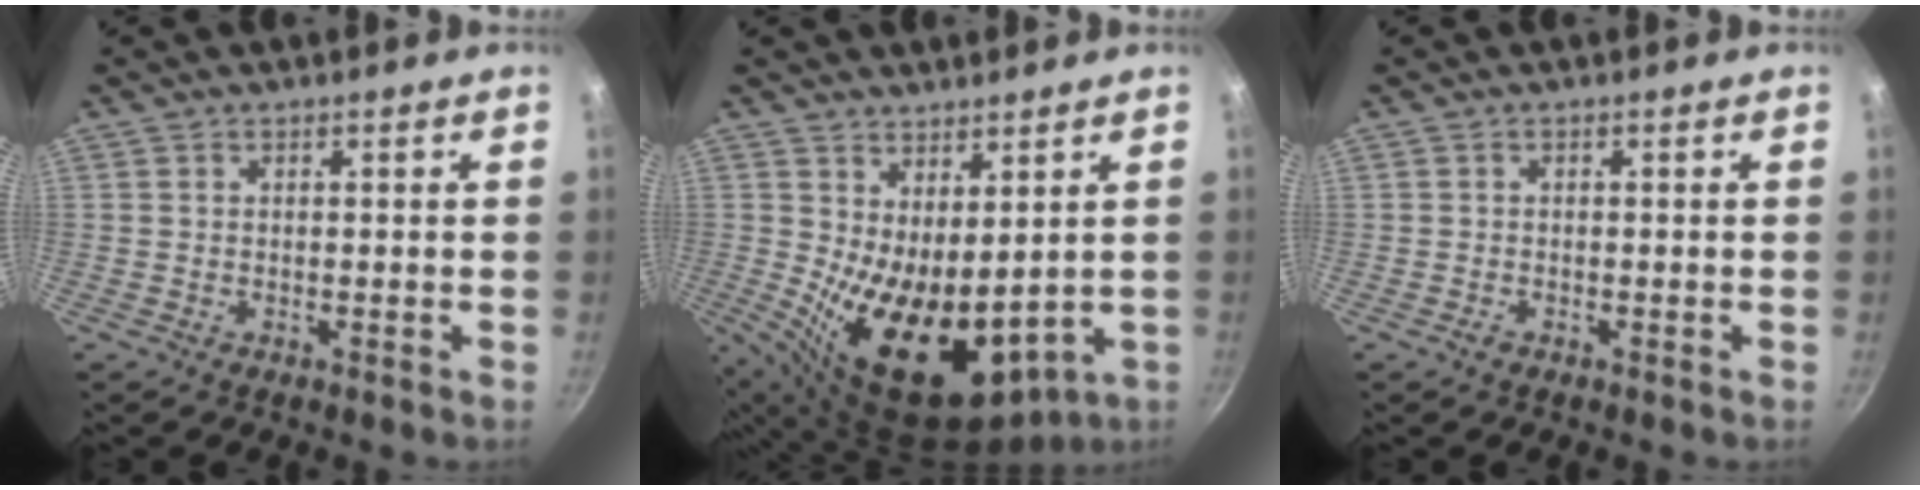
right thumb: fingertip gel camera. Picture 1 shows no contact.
{"total": 15.3, "force": [1.0, 8.2, 12.9], "torque": [-0.176, -0.034, 0.044]}
{"total": 1.0, "force": [-0.6, 0.7, 0.4], "torque": [-0.007, 0.002, -0.012]}